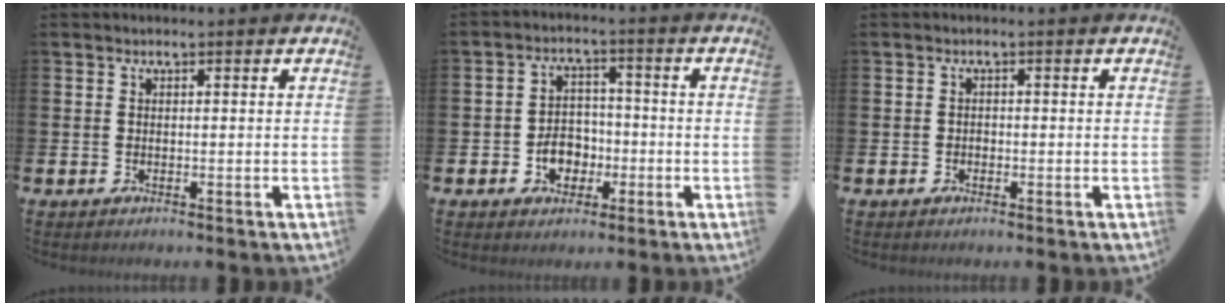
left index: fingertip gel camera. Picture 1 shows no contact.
{"total": 4.6, "force": [-1.6, 3.7, 2.2], "torque": [-0.032, 0.001, -0.037]}
{"total": 0.8, "force": [-0.5, 0.6, 0.1], "torque": [-0.002, 0.003, -0.011]}